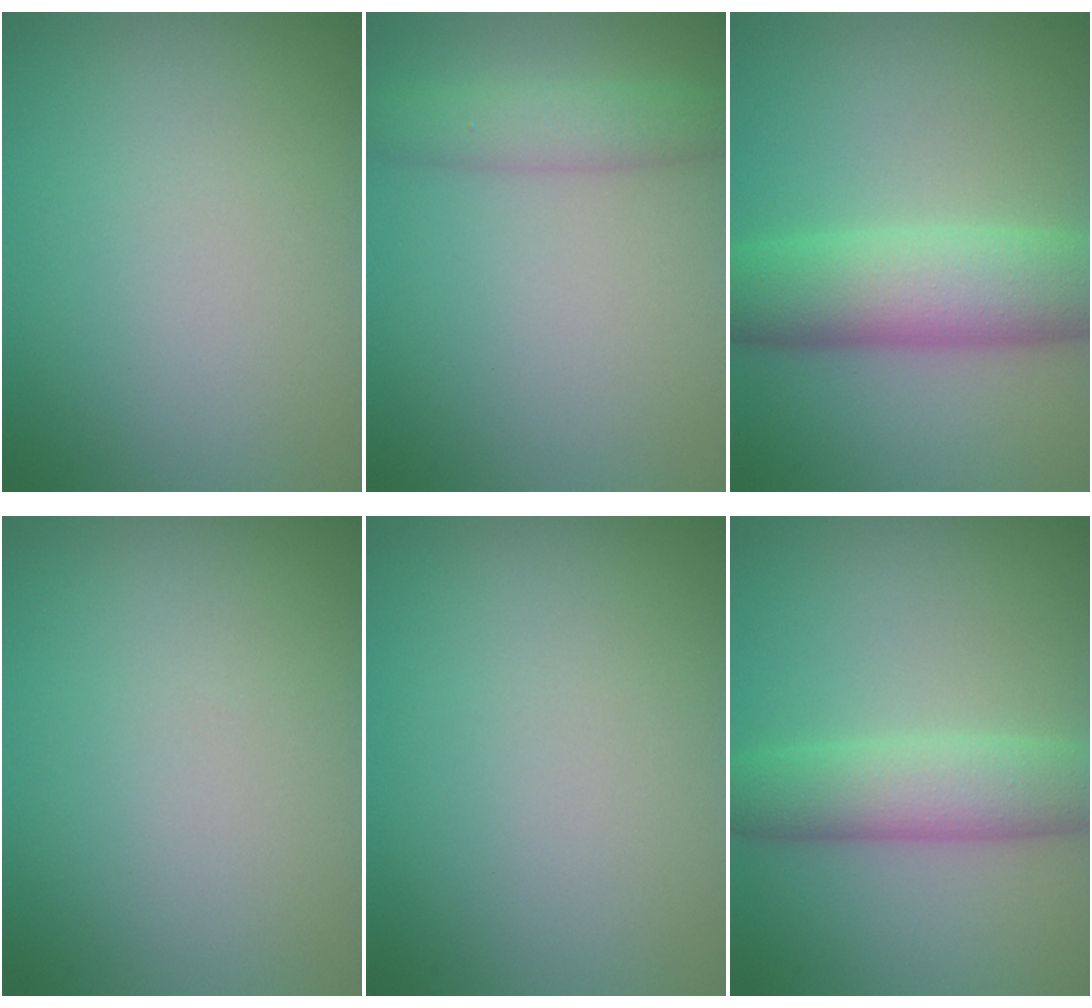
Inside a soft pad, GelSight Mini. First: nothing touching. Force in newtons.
{"total": 2.8, "press": 2.8, "slide": 0.1}
{"total": 7.9, "press": 7.9, "slide": 0.2}
{"total": 0.0}
{"total": 0.0}
{"total": 5.2, "press": 5.2, "slide": 0.1}